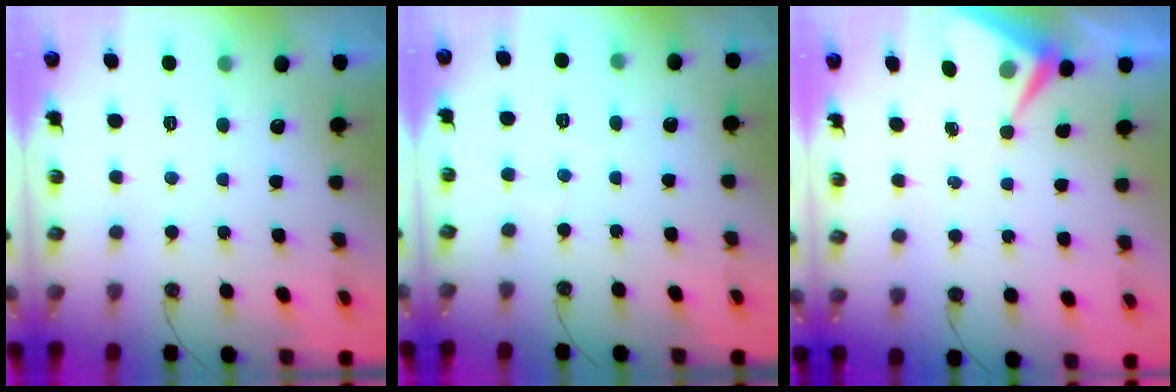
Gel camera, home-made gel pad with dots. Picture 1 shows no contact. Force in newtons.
{"total": 2.6, "press": 2.5, "slide": 0.5}
{"total": 6.3, "press": 6.3, "slide": 0.7}